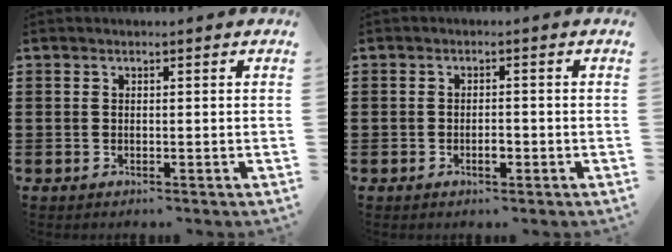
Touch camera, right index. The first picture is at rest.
{"total": 2.1, "force": [-0.7, 0.8, 1.8], "torque": [-0.034, 0.001, -0.012]}